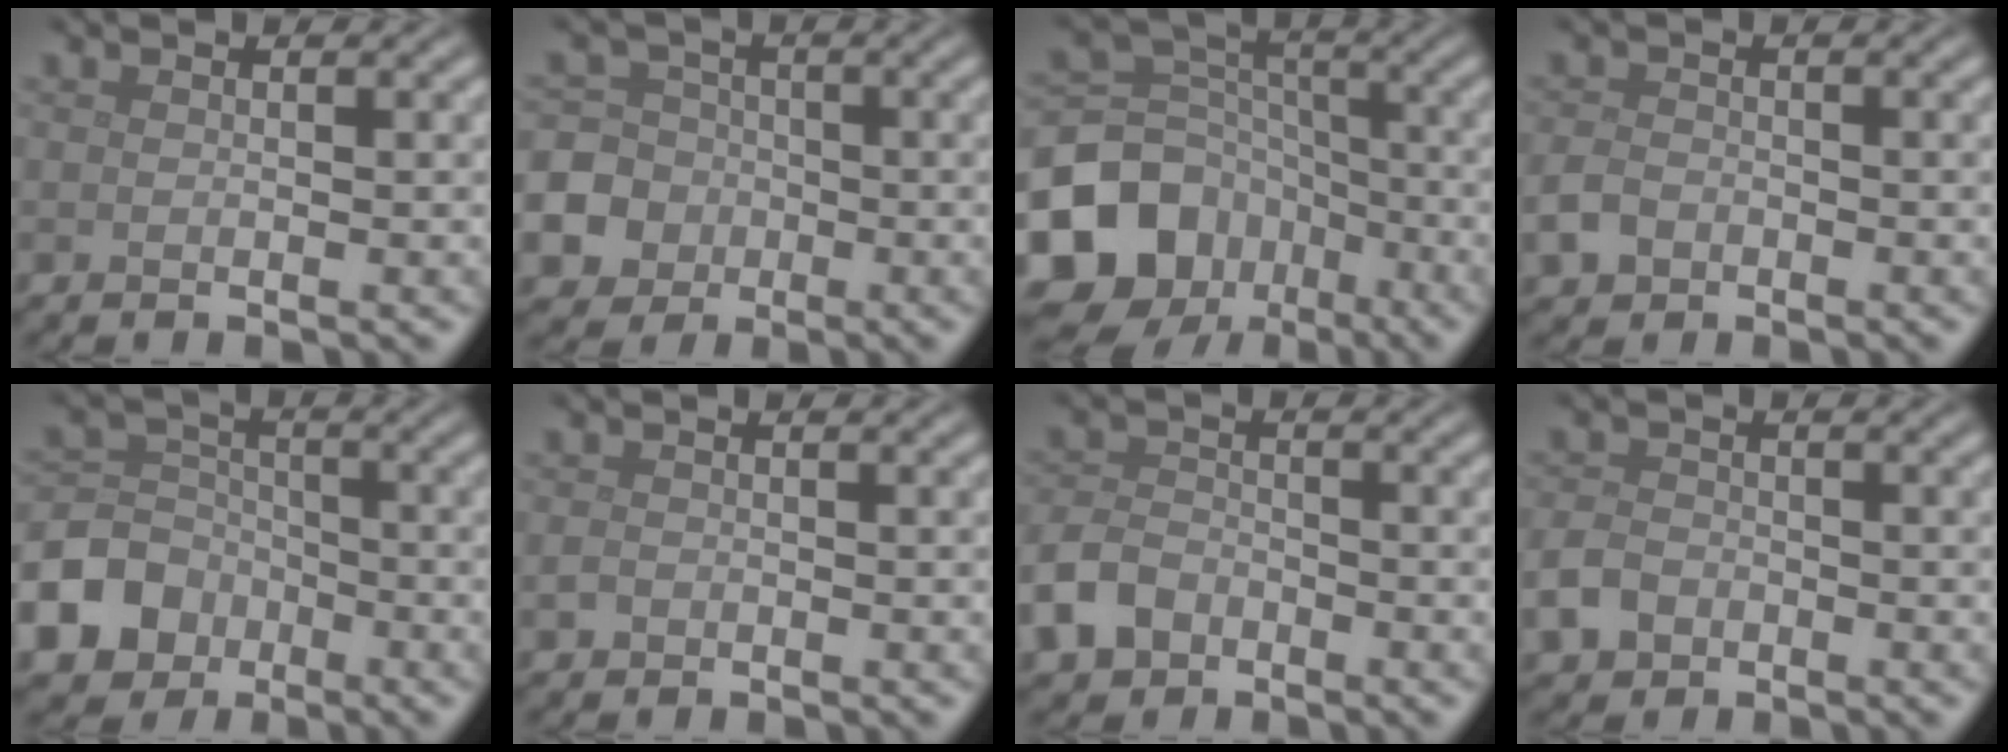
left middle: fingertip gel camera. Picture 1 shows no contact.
{"total": 11.6, "force": [-4.7, 10.3, 2.4], "torque": [-0.078, -0.029, -0.105]}
{"total": 14.7, "force": [-8.3, 11.2, 4.6], "torque": [-0.128, -0.027, -0.141]}
{"total": 2.0, "force": [-1.0, 1.5, 0.8], "torque": [-0.017, -0.001, -0.024]}
{"total": 8.4, "force": [-4.4, 6.8, 2.1], "torque": [-0.043, -0.017, -0.105]}
{"total": 0.7, "force": [-0.3, 0.6, 0.3], "torque": [-0.005, -0.003, -0.007]}
{"total": 4.1, "force": [-2.5, 2.8, 1.8], "torque": [-0.042, 0.000, -0.057]}
{"total": 2.6, "force": [-1.4, 1.9, 1.1], "torque": [-0.025, -0.003, -0.032]}